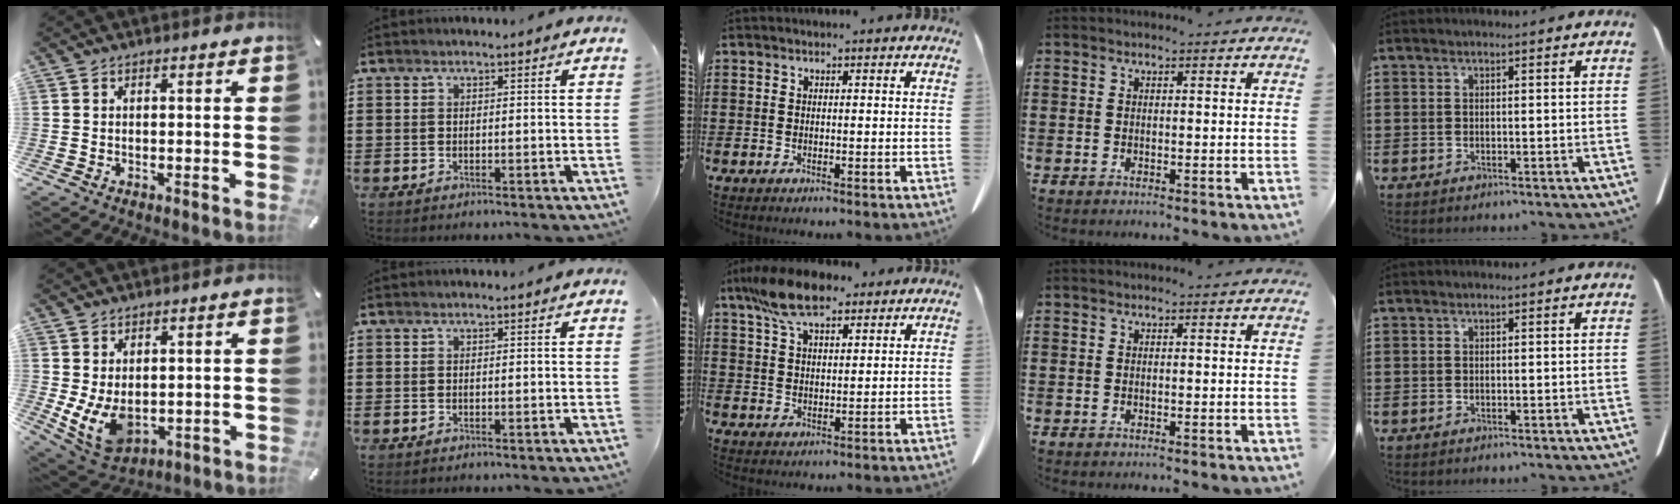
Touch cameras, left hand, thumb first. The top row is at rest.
{"thumb": {"total": 8.5, "force": [0.3, 6.4, 5.6], "torque": [-0.112, -0.011, 0.011]}, "middle": {"total": 9.5, "force": [6.6, 3.6, 5.7], "torque": [-0.130, -0.001, 0.126]}}